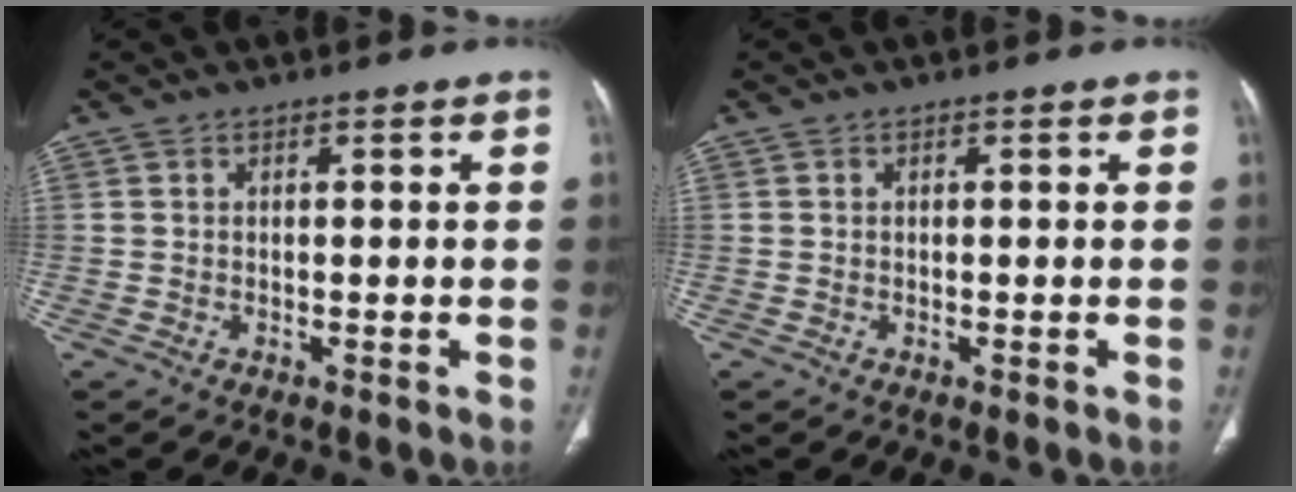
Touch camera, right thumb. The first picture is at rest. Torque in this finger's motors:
{"motor_torque": [0.13, 0.13, -0.01, -0.01, 0.03]}